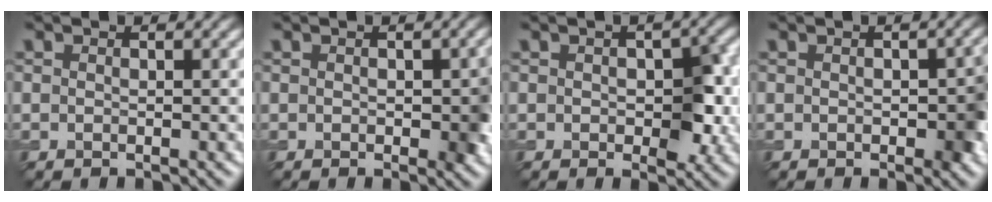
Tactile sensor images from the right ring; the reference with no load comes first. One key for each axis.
{"total": 2.7, "fx": -0.2, "fy": 1.3, "fz": 2.4, "tx": -0.026, "ty": -0.003, "tz": 0.000}
{"total": 4.2, "fx": -0.1, "fy": 2.4, "fz": 3.5, "tx": -0.046, "ty": -0.005, "tz": 0.001}
{"total": 3.0, "fx": -0.4, "fy": 1.5, "fz": 2.6, "tx": -0.028, "ty": -0.002, "tz": -0.004}